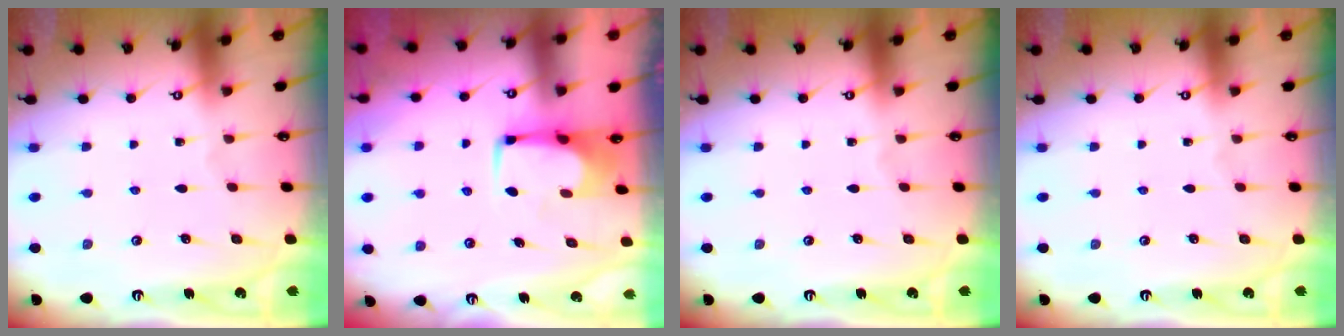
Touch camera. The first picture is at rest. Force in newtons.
{"total": 0.8, "press": 0.7, "slide": 0.4}
{"total": 0.0}
{"total": 0.0}